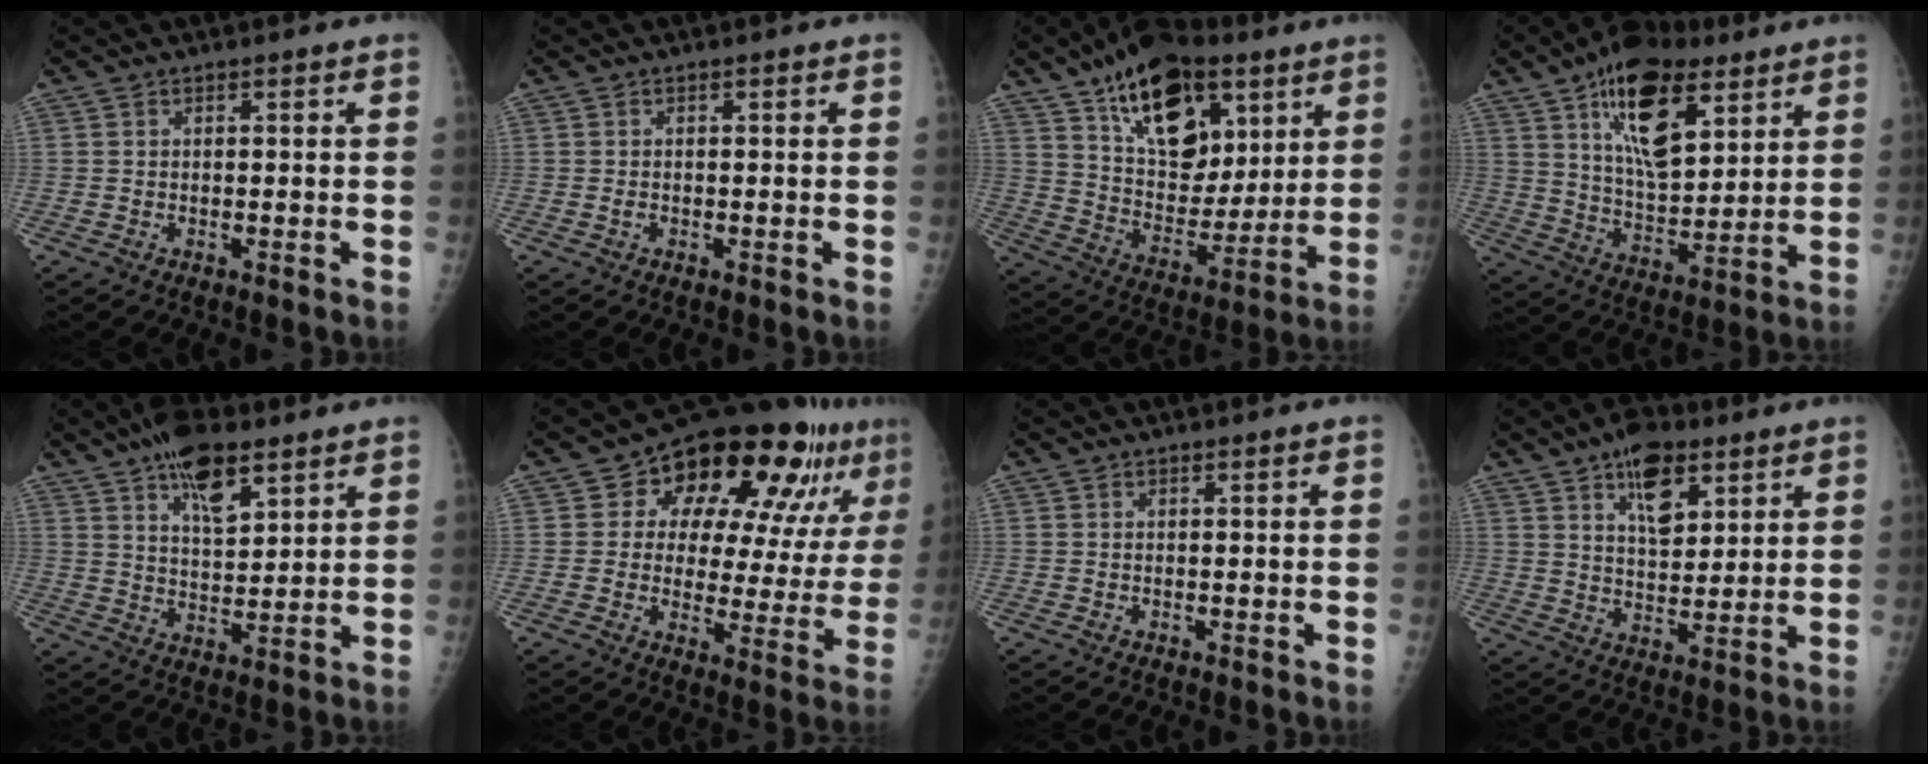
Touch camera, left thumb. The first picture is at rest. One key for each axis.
{"total": 0.7, "fx": -0.2, "fy": 0.5, "fz": 0.5, "tx": -0.005, "ty": 0.001, "tz": -0.004}
{"total": 21.6, "fx": 11.5, "fy": 12.5, "fz": 13.3, "tx": -0.168, "ty": -0.048, "tz": 0.195}
{"total": 19.2, "fx": 9.6, "fy": 9.4, "fz": 13.7, "tx": -0.189, "ty": -0.039, "tz": 0.165}
{"total": 11.0, "fx": 6.7, "fy": 4.6, "fz": 7.4, "tx": -0.104, "ty": -0.029, "tz": 0.114}
{"total": 21.3, "fx": 11.1, "fy": 9.9, "fz": 15.2, "tx": -0.166, "ty": -0.017, "tz": 0.155}
{"total": 0.0}
{"total": 10.5, "fx": 5.6, "fy": 5.6, "fz": 6.9, "tx": -0.085, "ty": -0.026, "tz": 0.092}